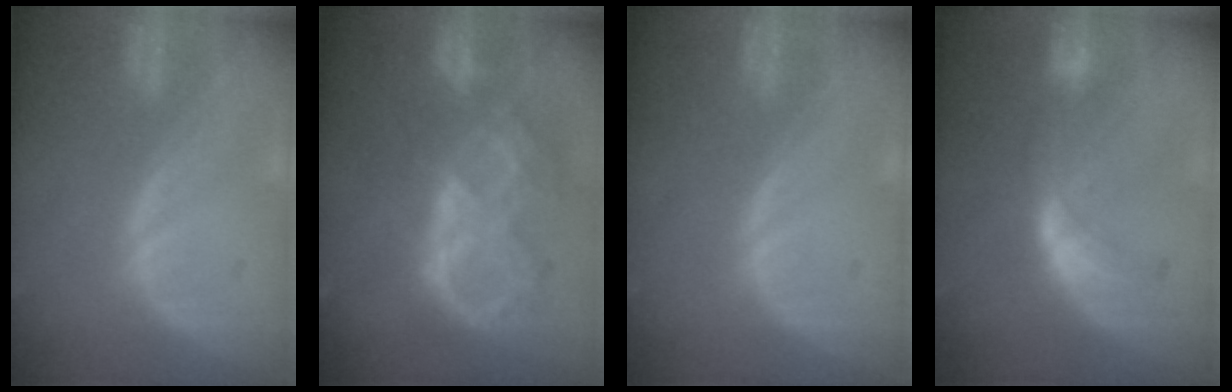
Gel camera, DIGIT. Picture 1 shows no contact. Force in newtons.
{"total": 10.5, "press": 8.9, "slide": 5.5}
{"total": 0.0}
{"total": 5.9, "press": 5.9, "slide": 0.6}